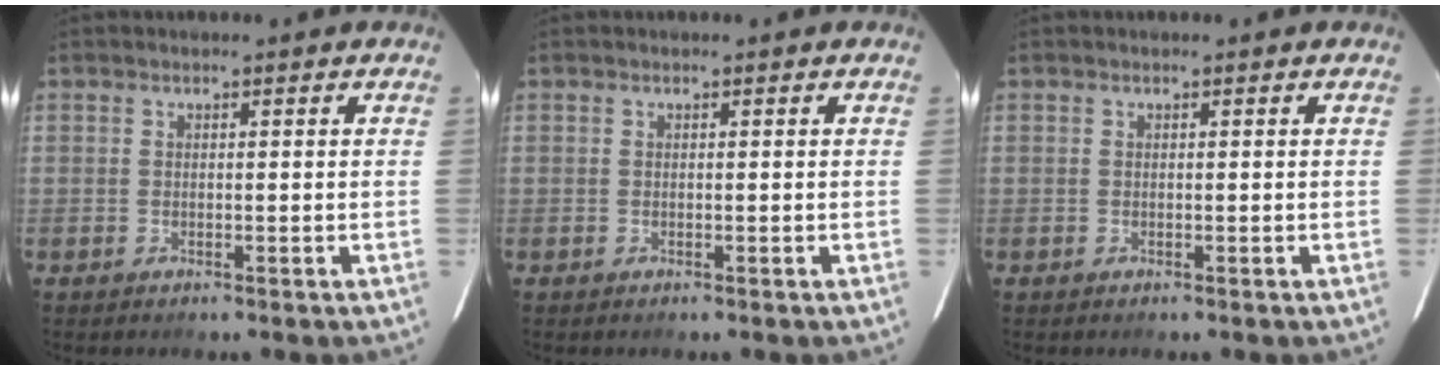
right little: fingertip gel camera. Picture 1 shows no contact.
{"total": 0.0}
{"total": 0.0}